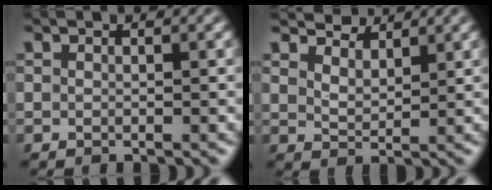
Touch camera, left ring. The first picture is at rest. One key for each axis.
{"total": 3.6, "fx": 3.2, "fy": 1.2, "fz": 1.2, "tx": -0.032, "ty": -0.005, "tz": 0.052}